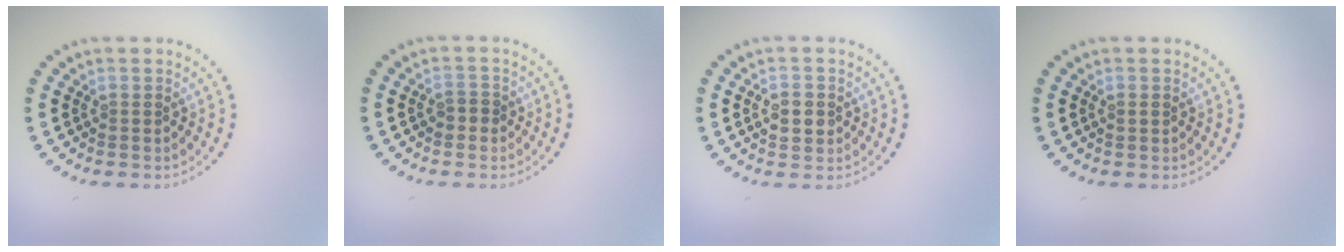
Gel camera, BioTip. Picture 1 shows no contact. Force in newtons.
{"total": 1.1, "press": 1.1, "slide": 0.3}
{"total": 2.6, "press": 2.6, "slide": 0.2}
{"total": 0.7, "press": 0.7, "slide": 0.1}